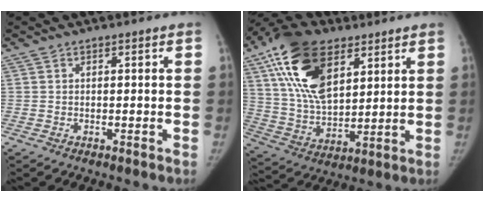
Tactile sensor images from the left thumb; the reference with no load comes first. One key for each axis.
{"total": 19.9, "fx": 9.3, "fy": 10.6, "fz": 14.1, "tx": -0.245, "ty": -0.026, "tz": 0.171}